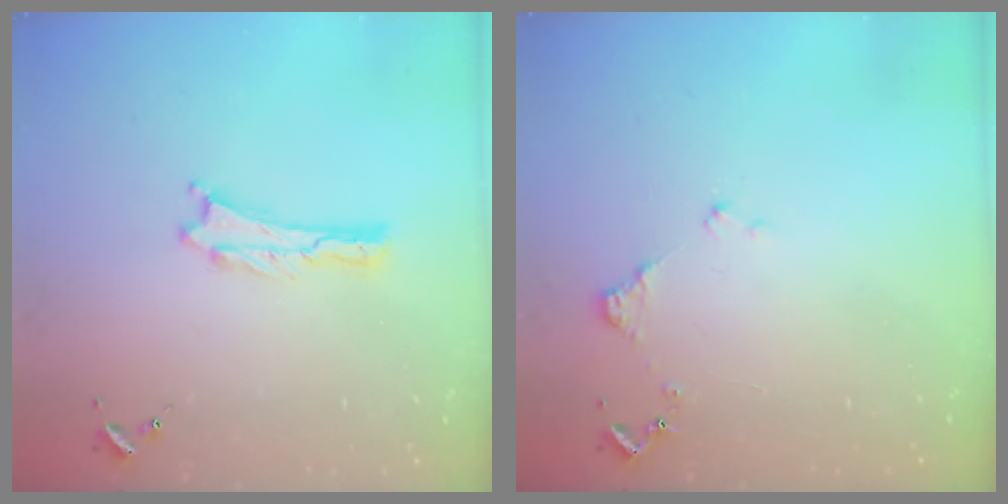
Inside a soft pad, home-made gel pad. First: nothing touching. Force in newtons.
{"total": 1.2, "press": 1.2, "slide": 0.2}